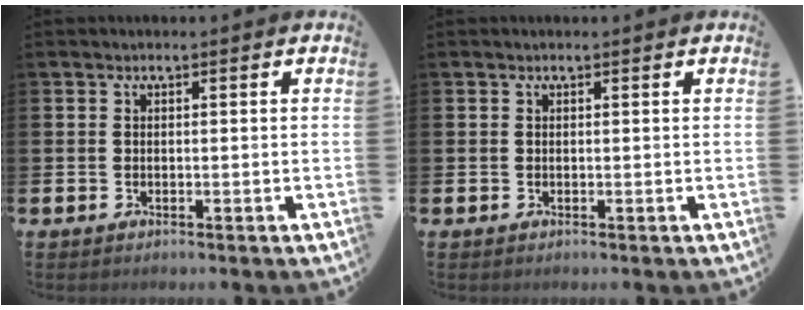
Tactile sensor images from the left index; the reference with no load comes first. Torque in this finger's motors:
{"motor_torque": [0.22, -0.63, -0.07, -0.01]}